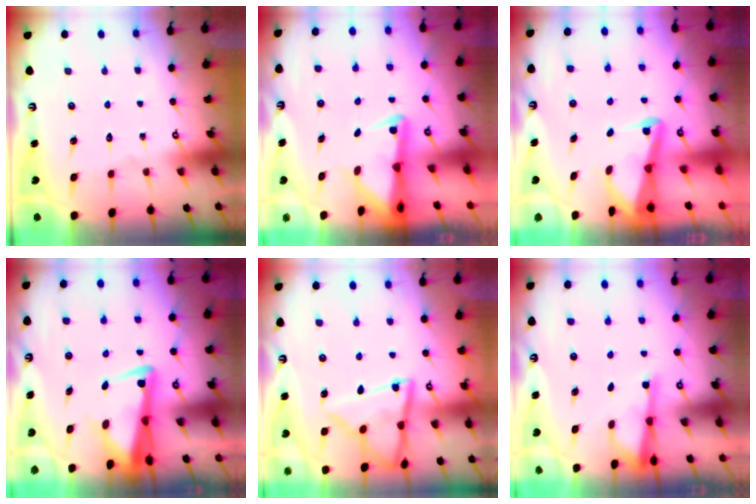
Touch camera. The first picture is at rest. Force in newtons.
{"total": 2.8, "press": 2.8, "slide": 0.6}
{"total": 3.3, "press": 3.2, "slide": 0.8}
{"total": 4.0, "press": 3.8, "slide": 1.1}
{"total": 12.3, "press": 12.3, "slide": 1.0}
{"total": 2.2, "press": 2.2, "slide": 0.3}